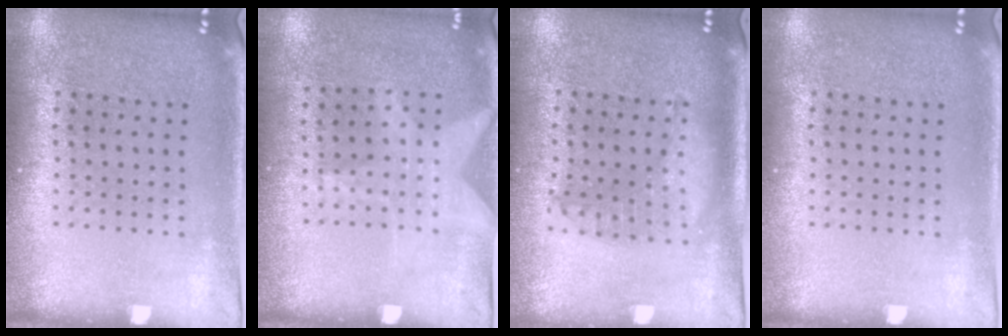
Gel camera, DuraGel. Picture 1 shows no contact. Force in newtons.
{"total": 1.2, "press": 0.9, "slide": 0.8}
{"total": 1.2, "press": 1.2, "slide": 0.3}
{"total": 0.0}